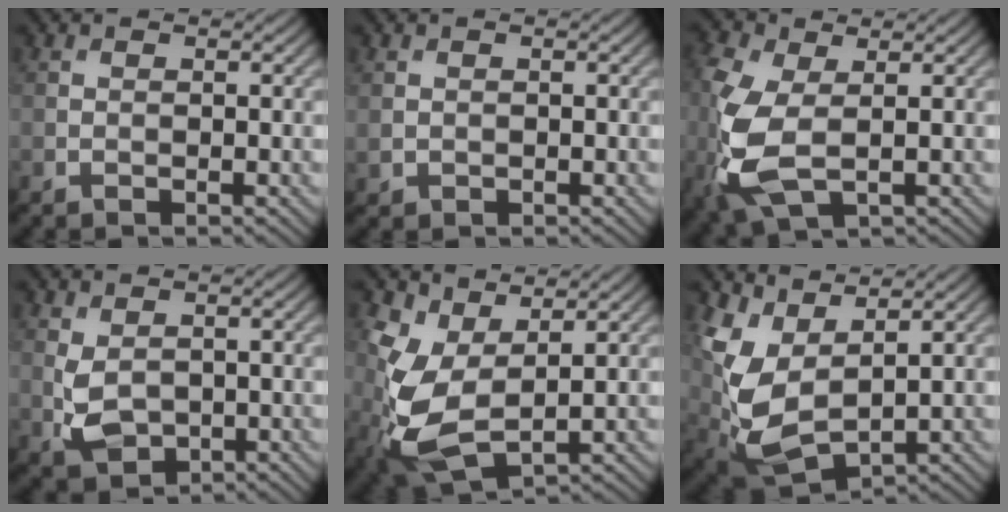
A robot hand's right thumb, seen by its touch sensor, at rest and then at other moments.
{"total": 0.9, "force": [0.3, 0.8, 0.3], "torque": [-0.010, -0.006, 0.008]}
{"total": 10.6, "force": [-1.3, 6.0, 8.6], "torque": [-0.264, -0.014, -0.025]}
{"total": 4.4, "force": [-0.3, 3.1, 3.2], "torque": [-0.076, -0.013, 0.000]}
{"total": 10.0, "force": [0.8, 5.7, 8.2], "torque": [-0.223, -0.007, 0.011]}
{"total": 8.6, "force": [2.1, 5.2, 6.5], "torque": [-0.166, -0.014, 0.044]}